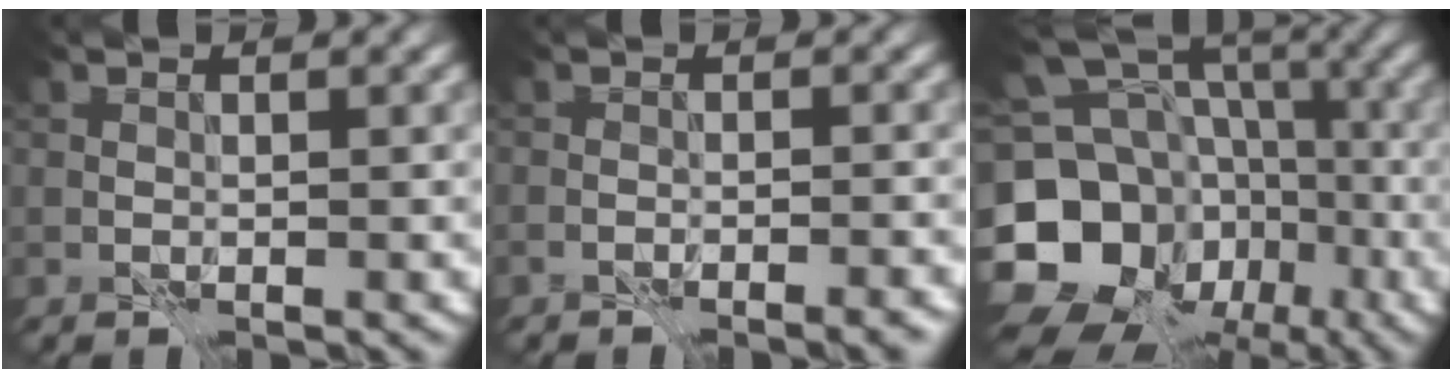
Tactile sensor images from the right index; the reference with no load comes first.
{"total": 2.9, "force": [-2.5, 0.4, 1.5], "torque": [-0.026, 0.001, -0.038]}
{"total": 16.5, "force": [-5.5, 13.8, 7.1], "torque": [-0.173, -0.009, -0.084]}